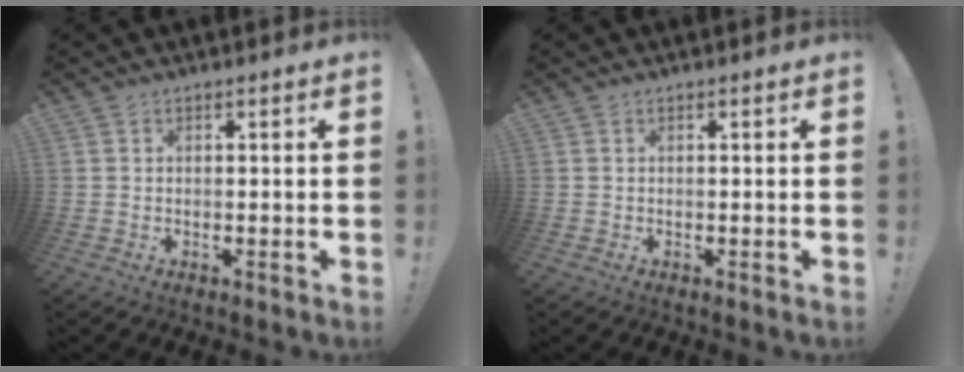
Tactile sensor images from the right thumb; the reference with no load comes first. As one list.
[{"total": 0.0}]